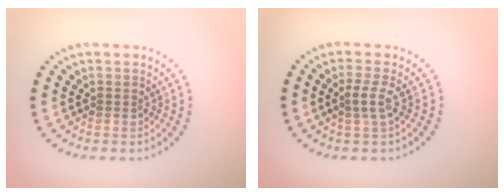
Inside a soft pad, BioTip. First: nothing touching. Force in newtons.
{"total": 1.6, "press": 1.3, "slide": 1.0}